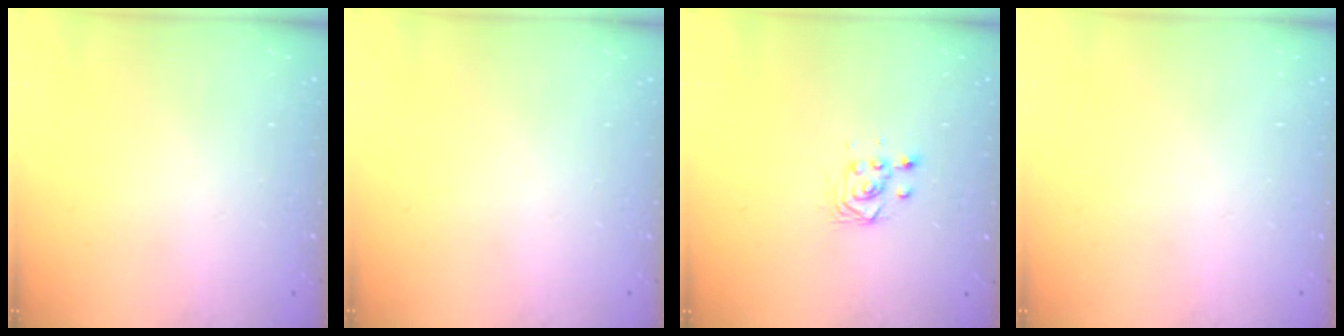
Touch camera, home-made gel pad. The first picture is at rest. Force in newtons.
{"total": 0.0}
{"total": 3.2, "press": 2.9, "slide": 1.4}
{"total": 0.0}